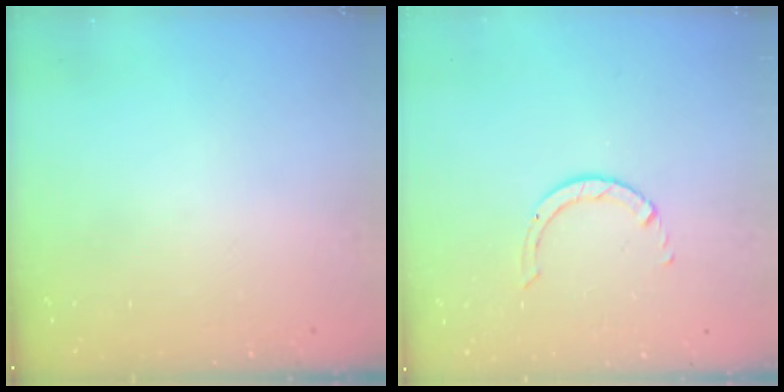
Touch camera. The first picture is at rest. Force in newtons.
{"total": 1.7, "press": 1.7, "slide": 0.1}